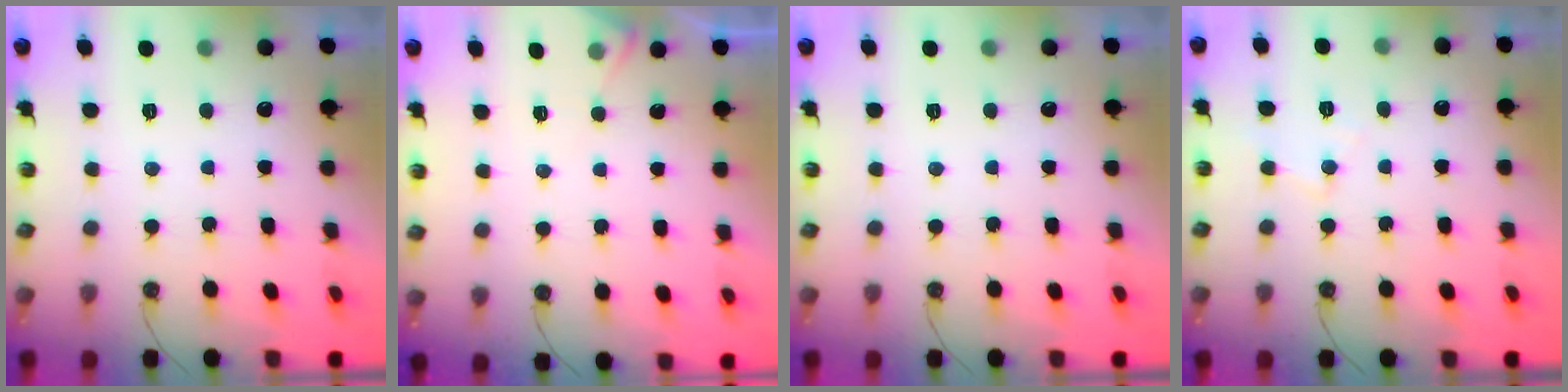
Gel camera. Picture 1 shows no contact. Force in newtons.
{"total": 4.4, "press": 4.4, "slide": 0.5}
{"total": 0.0}
{"total": 5.5, "press": 5.4, "slide": 0.8}